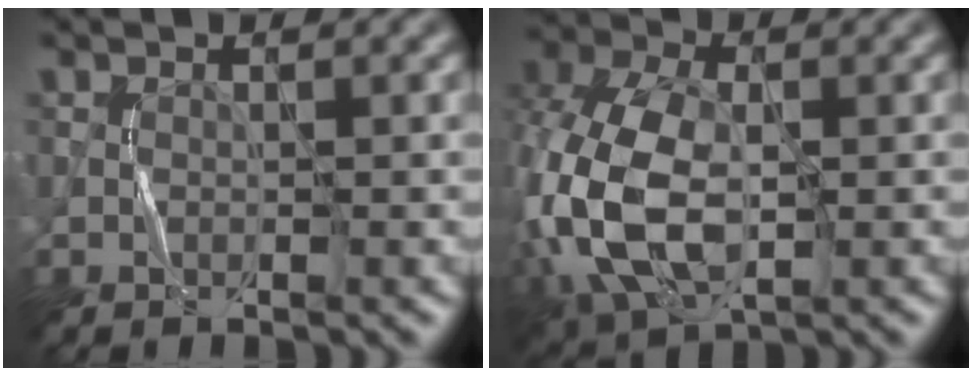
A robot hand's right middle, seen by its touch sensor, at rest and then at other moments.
{"total": 11.8, "force": [-1.4, 7.7, 8.9], "torque": [-0.231, -0.015, -0.027]}